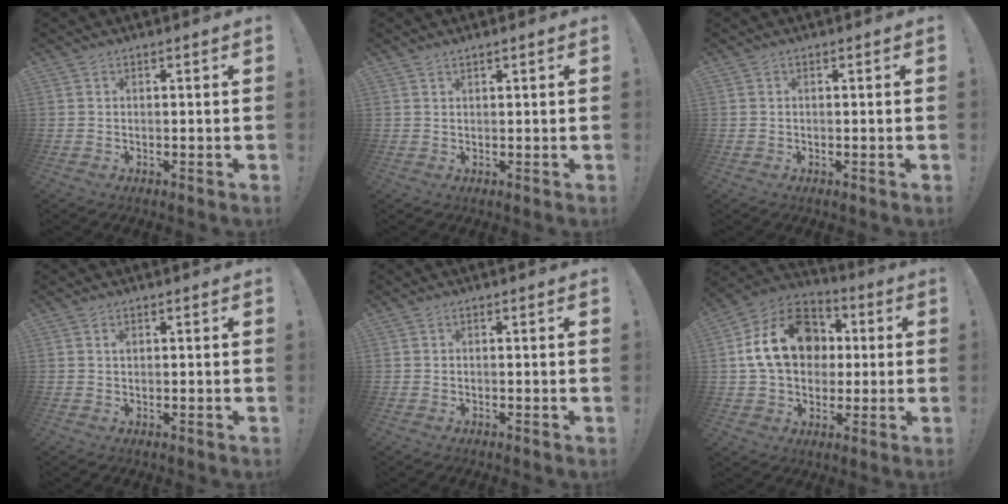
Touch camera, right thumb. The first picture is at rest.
{"total": 0.9, "force": [0.8, 0.1, 0.5], "torque": [-0.013, 0.002, 0.015]}
{"total": 0.0}
{"total": 0.6, "force": [0.2, 0.3, 0.4], "torque": [-0.008, 0.001, 0.004]}
{"total": 0.0}
{"total": 20.4, "force": [3.9, 15.8, 12.3], "torque": [-0.183, 0.007, 0.082]}